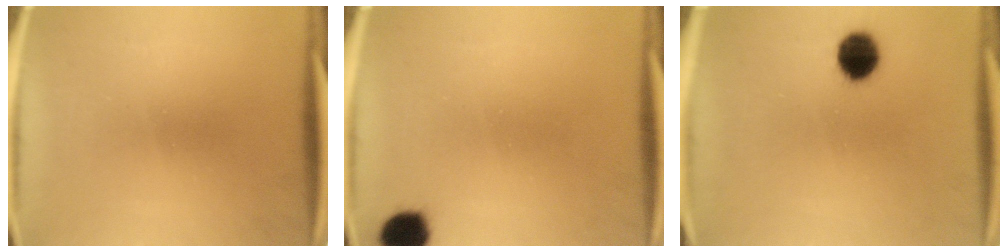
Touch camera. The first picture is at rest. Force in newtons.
{"total": 6.2}
{"total": 7.4}